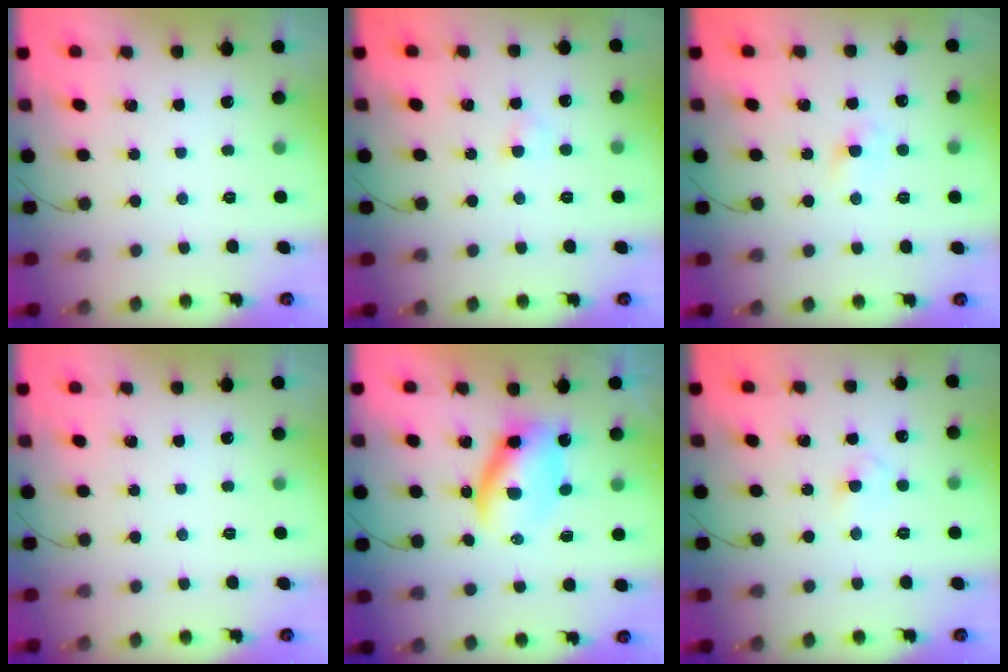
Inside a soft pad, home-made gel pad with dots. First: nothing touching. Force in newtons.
{"total": 2.4, "press": 2.2, "slide": 1.0}
{"total": 2.7, "press": 2.5, "slide": 1.1}
{"total": 0.0}
{"total": 6.5, "press": 6.5, "slide": 0.7}
{"total": 2.2, "press": 2.0, "slide": 0.9}